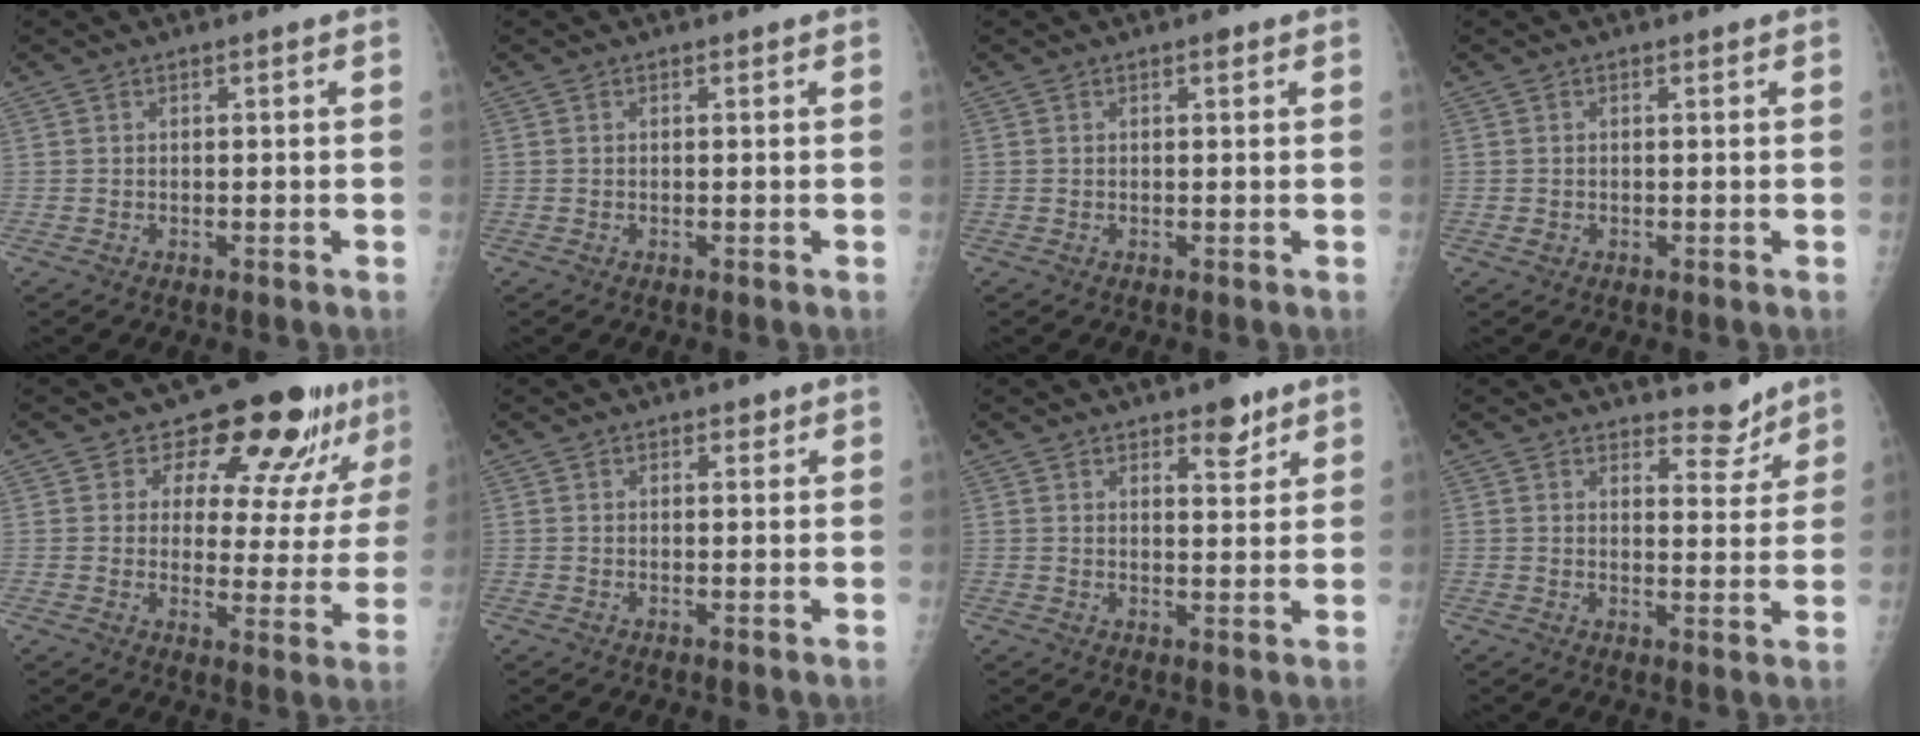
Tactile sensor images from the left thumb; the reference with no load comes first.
{"total": 0.0}
{"total": 0.9, "force": [0.5, 0.4, 0.6], "torque": [-0.007, 0.000, 0.006]}
{"total": 0.8, "force": [0.0, 0.8, 0.3], "torque": [-0.001, 0.001, 0.002]}
{"total": 15.2, "force": [11.1, 7.0, 7.6], "torque": [-0.046, -0.072, 0.132]}
{"total": 1.2, "force": [0.8, 0.7, 0.4], "torque": [0.005, -0.005, 0.008]}
{"total": 4.9, "force": [3.4, 2.1, 2.8], "torque": [-0.018, -0.021, 0.048]}
{"total": 5.0, "force": [4.5, 2.0, 0.8], "torque": [0.011, -0.041, 0.065]}